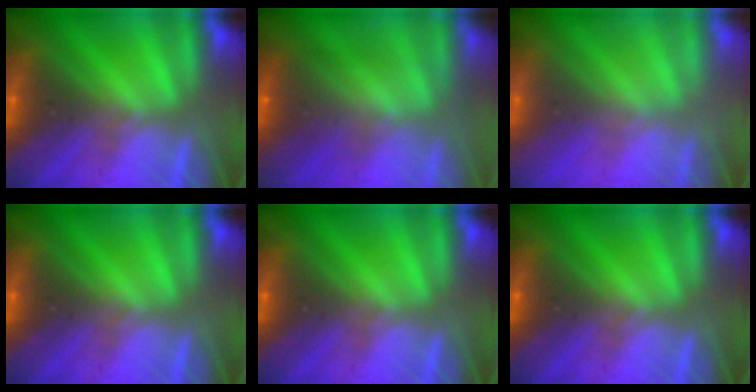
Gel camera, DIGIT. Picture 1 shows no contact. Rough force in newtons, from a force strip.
{"total": 8.4}
{"total": 2.7}
{"total": 0.0}
{"total": 0.0}
{"total": 0.0}